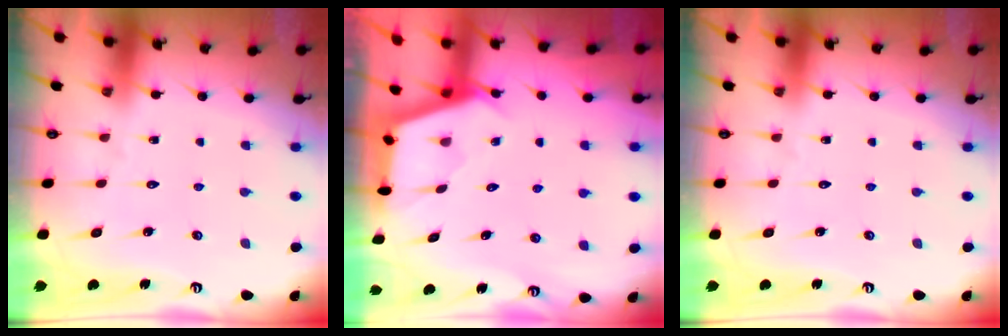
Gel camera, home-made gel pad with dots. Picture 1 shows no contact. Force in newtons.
{"total": 2.5, "press": 2.5, "slide": 0.3}
{"total": 0.0}